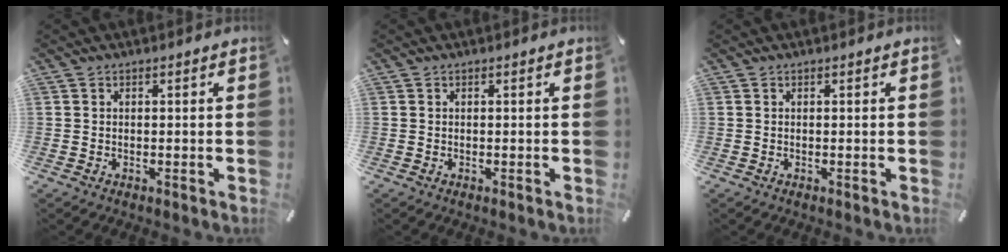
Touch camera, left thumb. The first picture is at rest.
{"total": 0.0}
{"total": 0.0}